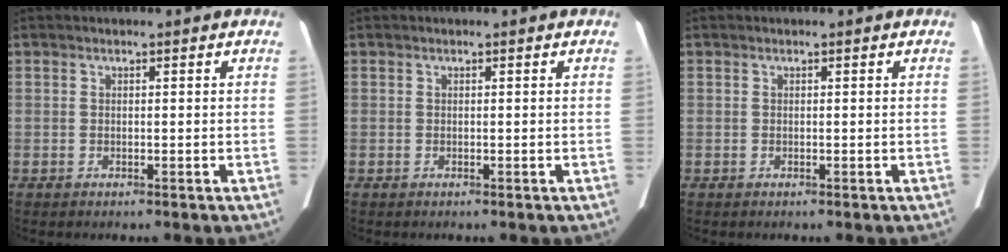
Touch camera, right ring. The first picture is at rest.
{"total": 0.0}
{"total": 0.0}